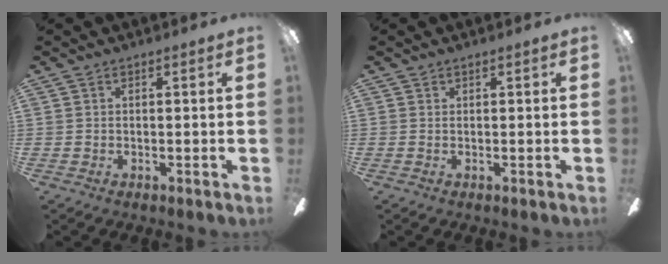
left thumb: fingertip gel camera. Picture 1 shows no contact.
{"total": 0.0}